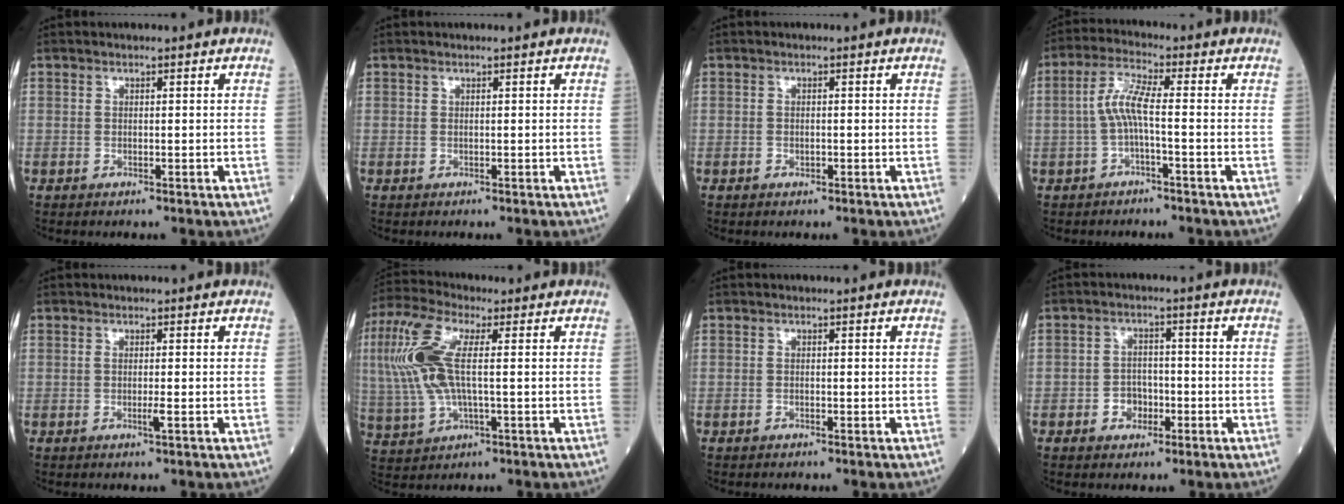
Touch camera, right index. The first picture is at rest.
{"total": 0.0}
{"total": 0.7, "force": [-0.4, 0.5, 0.4], "torque": [-0.009, 0.001, -0.004]}
{"total": 5.1, "force": [-0.9, 0.3, 5.1], "torque": [-0.104, 0.016, -0.019]}
{"total": 1.3, "force": [-0.4, -0.1, 1.3], "torque": [-0.026, -0.003, -0.008]}
{"total": 12.3, "force": [1.7, 4.0, 11.5], "torque": [-0.284, 0.018, 0.031]}
{"total": 0.0}
{"total": 3.7, "force": [-1.5, 2.8, 1.8], "torque": [-0.026, 0.008, -0.024]}